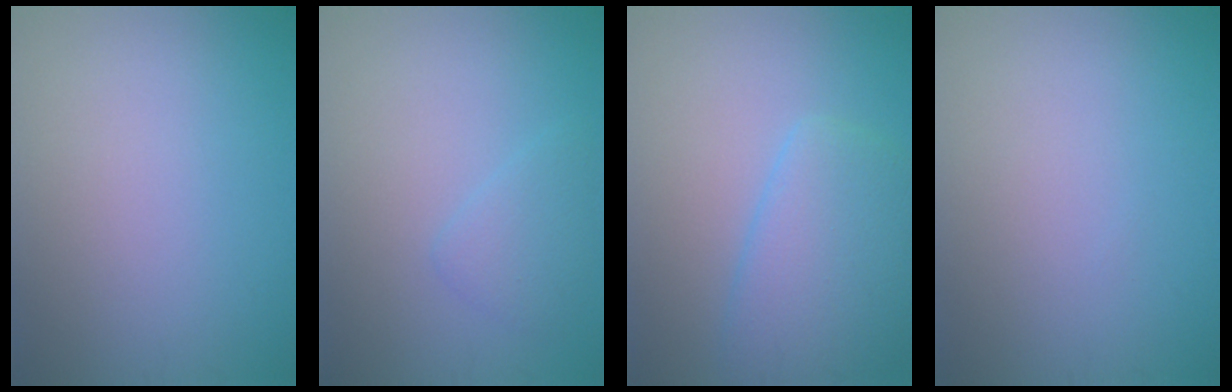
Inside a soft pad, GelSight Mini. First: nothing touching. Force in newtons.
{"total": 2.0, "press": 2.0, "slide": 0.1}
{"total": 5.5, "press": 5.5, "slide": 0.3}
{"total": 0.0}